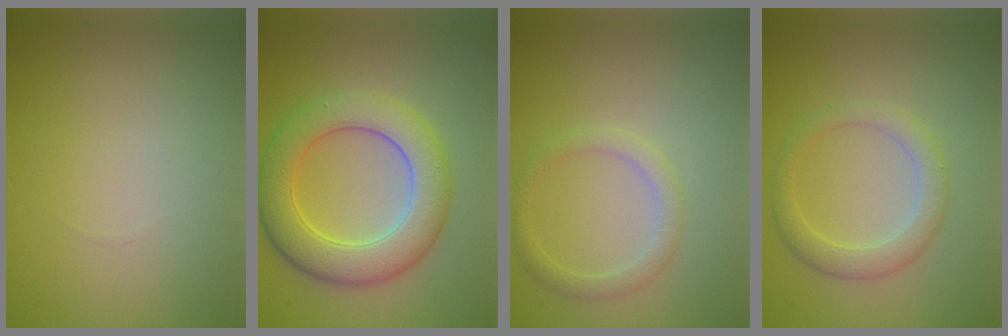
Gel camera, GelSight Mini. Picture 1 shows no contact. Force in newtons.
{"total": 7.0, "press": 7.0, "slide": 0.1}
{"total": 1.9, "press": 1.9, "slide": 0.2}
{"total": 2.7, "press": 2.7, "slide": 0.2}